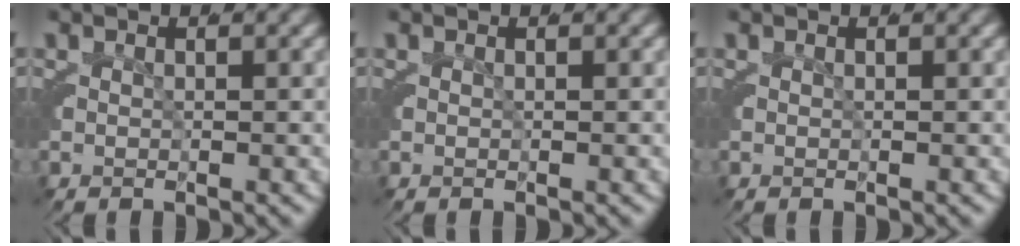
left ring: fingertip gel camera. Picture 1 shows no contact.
{"total": 0.0}
{"total": 0.0}